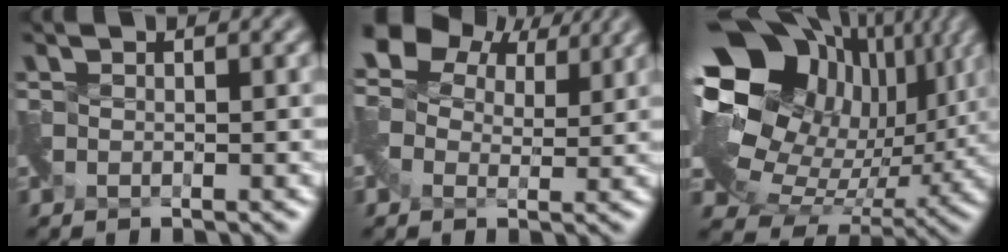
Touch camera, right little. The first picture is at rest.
{"total": 6.5, "force": [2.9, 4.4, 3.9], "torque": [-0.090, 0.019, 0.043]}
{"total": 17.7, "force": [5.6, 12.2, 11.6], "torque": [-0.218, 0.005, 0.126]}